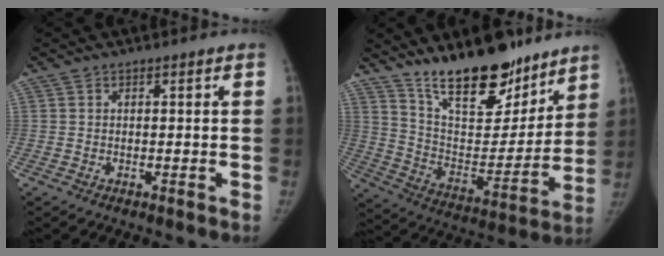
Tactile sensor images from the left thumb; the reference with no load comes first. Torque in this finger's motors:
{"motor_torque": [0.20, 0.18, 1.52, -1.25, 0.07]}